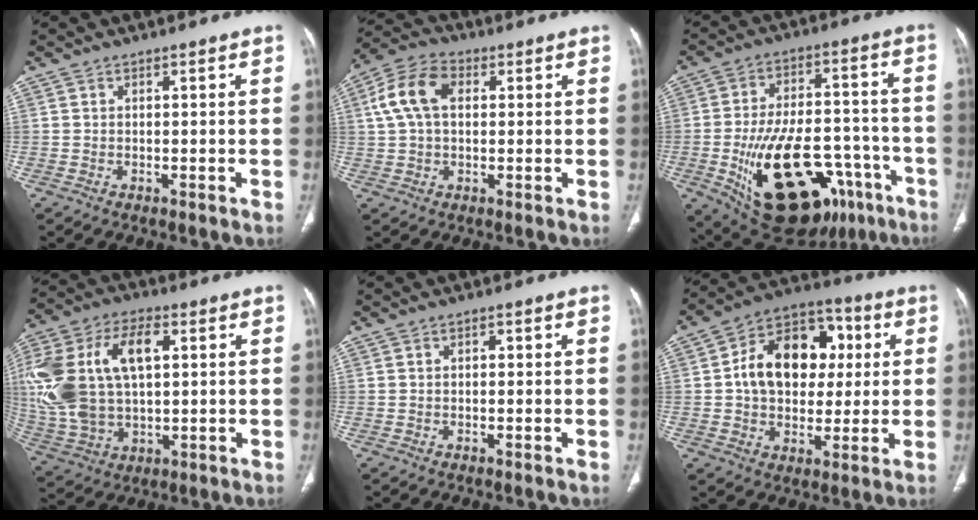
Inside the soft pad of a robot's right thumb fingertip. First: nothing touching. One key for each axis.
{"total": 10.0, "fx": 2.2, "fy": 6.5, "fz": 7.3, "tx": -0.148, "ty": 0.026, "tz": 0.036}
{"total": 28.4, "fx": -12.3, "fy": 14.8, "fz": 20.9, "tx": -0.305, "ty": 0.045, "tz": -0.167}
{"total": 23.5, "fx": 4.2, "fy": 13.8, "fz": 18.6, "tx": -0.409, "ty": 0.015, "tz": 0.080}
{"total": 1.3, "fx": 0.3, "fy": 0.8, "fz": 0.9, "tx": -0.015, "ty": 0.006, "tz": 0.004}
{"total": 18.0, "fx": 2.5, "fy": 12.9, "fz": 12.3, "tx": -0.156, "ty": 0.022, "tz": 0.035}